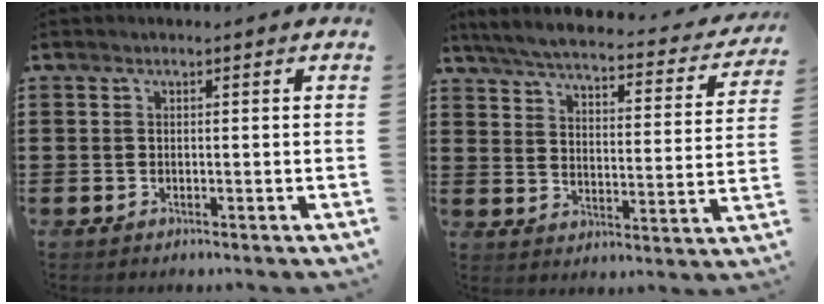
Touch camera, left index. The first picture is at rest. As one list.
[{"total": 4.9, "force": [4.5, 0.1, 2.0], "torque": [-0.062, -0.032, 0.072]}]